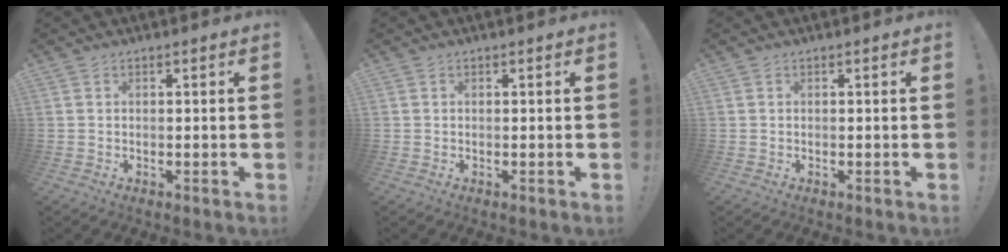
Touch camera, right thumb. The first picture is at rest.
{"total": 0.0}
{"total": 0.0}